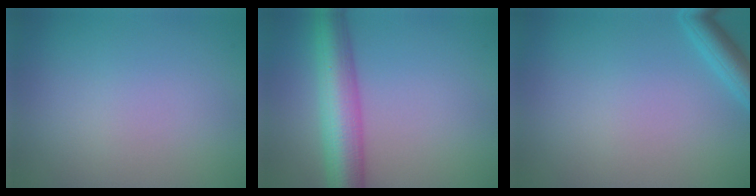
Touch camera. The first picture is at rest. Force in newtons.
{"total": 7.1, "press": 7.1, "slide": 0.2}
{"total": 2.4, "press": 2.4, "slide": 0.2}